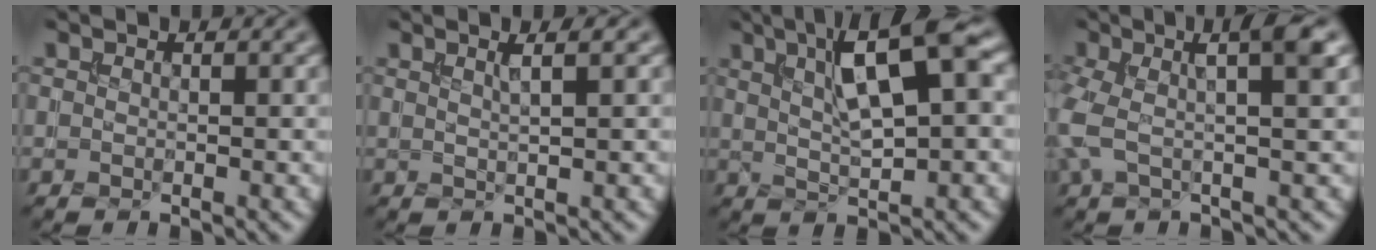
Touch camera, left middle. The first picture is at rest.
{"total": 2.1, "force": [1.1, 0.5, 1.8], "torque": [-0.023, 0.004, 0.012]}
{"total": 8.2, "force": [3.1, 1.9, 7.4], "torque": [-0.120, 0.009, 0.051]}
{"total": 6.3, "force": [1.0, 1.6, 6.0], "torque": [-0.120, 0.010, 0.009]}